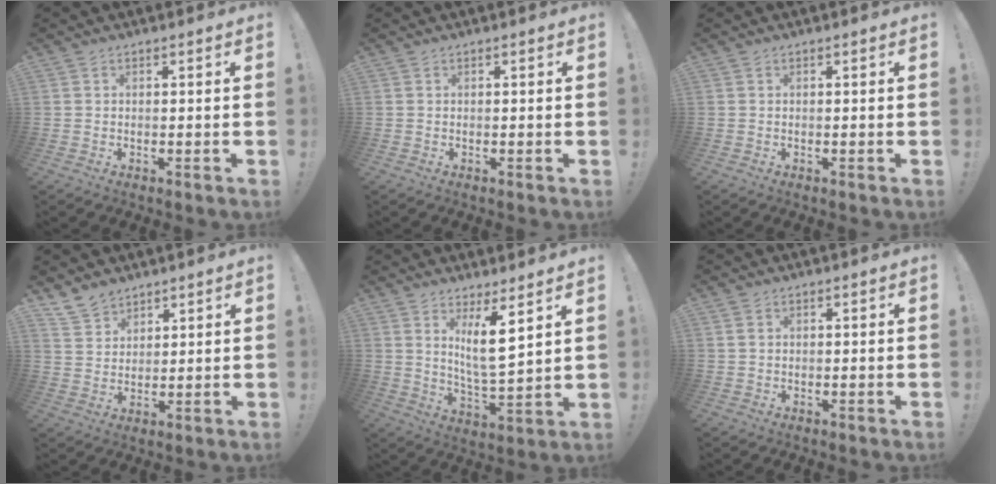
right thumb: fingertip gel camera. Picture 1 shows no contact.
{"total": 0.0}
{"total": 0.0}
{"total": 6.9, "force": [5.7, 3.7, 1.1], "torque": [-0.027, -0.036, 0.113]}
{"total": 10.7, "force": [5.0, 1.9, 9.3], "torque": [-0.158, -0.035, 0.082]}
{"total": 0.9, "force": [0.4, 0.7, 0.5], "torque": [-0.005, 0.000, 0.007]}